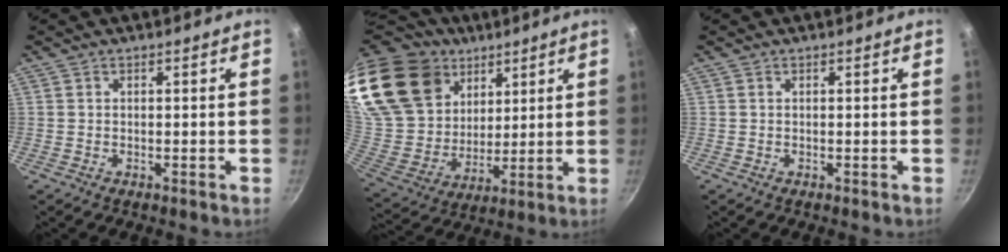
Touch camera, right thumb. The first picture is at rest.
{"total": 27.8, "force": [16.6, 18.7, 12.2], "torque": [-0.245, -0.045, 0.325]}
{"total": 0.0}